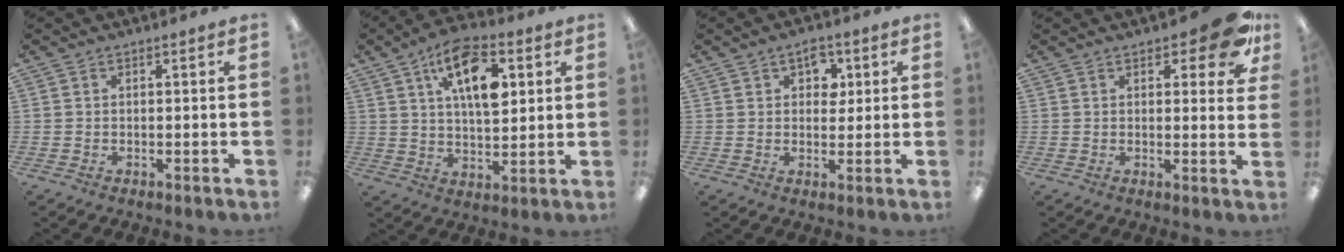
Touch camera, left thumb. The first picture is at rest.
{"total": 13.7, "force": [5.9, 6.9, 10.3], "torque": [-0.156, -0.009, 0.101]}
{"total": 5.2, "force": [2.3, 3.7, 2.7], "torque": [-0.021, -0.006, 0.034]}
{"total": 9.5, "force": [5.4, 3.7, 6.8], "torque": [-0.082, -0.023, 0.091]}